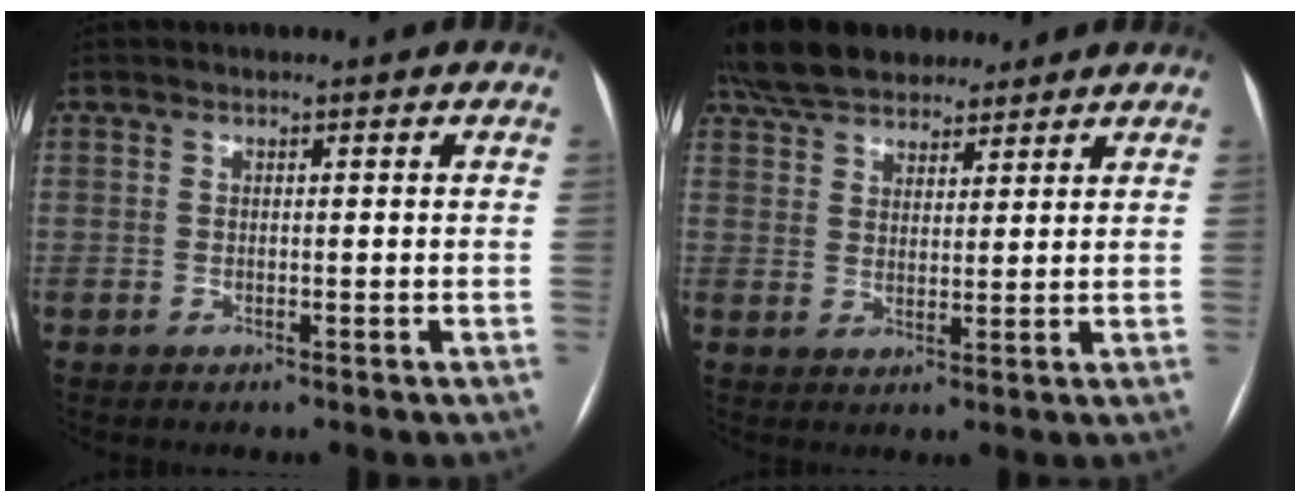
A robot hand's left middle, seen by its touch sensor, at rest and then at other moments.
{"total": 13.9, "force": [11.6, 5.6, 5.2], "torque": [-0.100, 0.044, 0.193]}